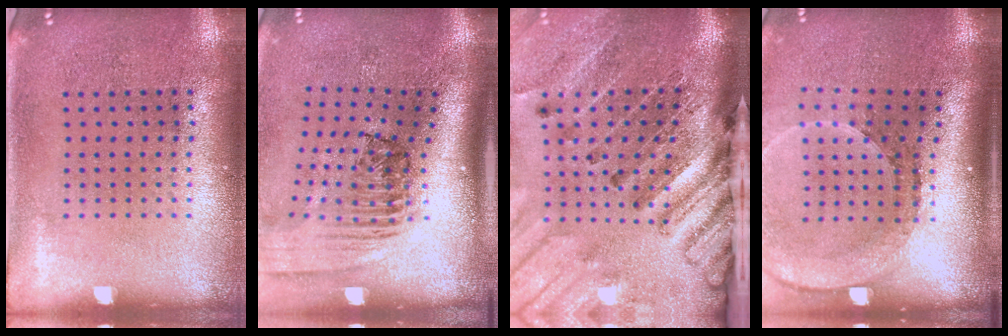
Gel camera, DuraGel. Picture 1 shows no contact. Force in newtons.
{"total": 2.6, "press": 1.8, "slide": 1.9}
{"total": 4.0, "press": 3.0, "slide": 2.6}
{"total": 2.6, "press": 1.8, "slide": 1.9}